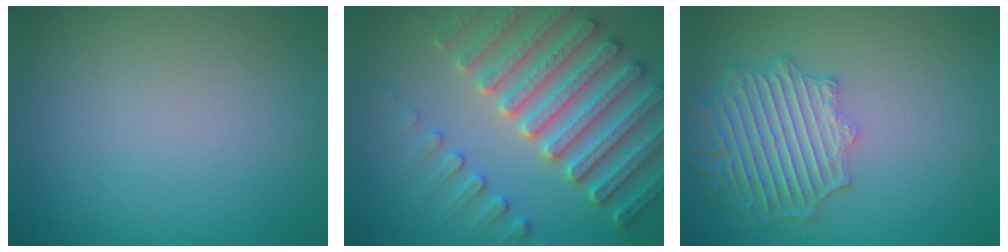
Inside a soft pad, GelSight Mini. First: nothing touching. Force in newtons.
{"total": 7.6, "press": 7.3, "slide": 1.9}
{"total": 6.3, "press": 5.0, "slide": 3.7}